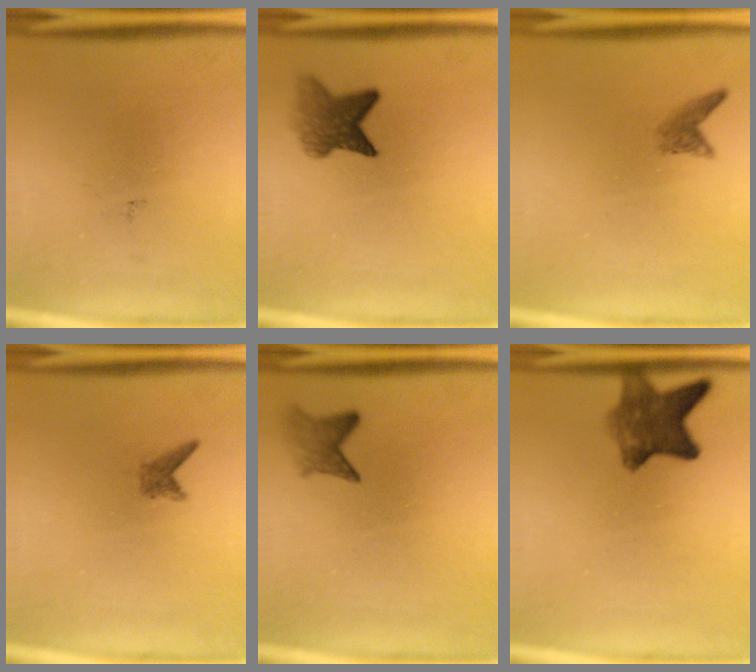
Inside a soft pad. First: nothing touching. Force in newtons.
{"total": 5.0}
{"total": 1.5}
{"total": 1.2}
{"total": 2.4}
{"total": 6.8}